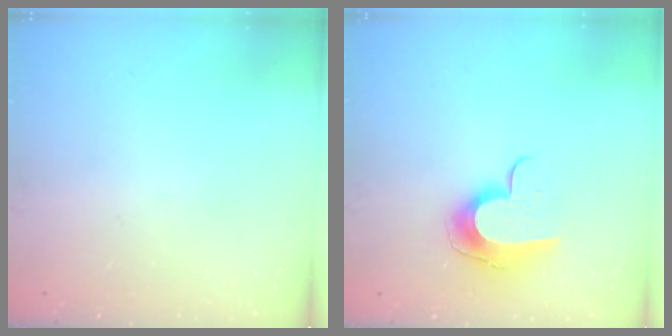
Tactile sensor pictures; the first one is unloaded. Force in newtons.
{"total": 10.2, "press": 10.2, "slide": 0.2}